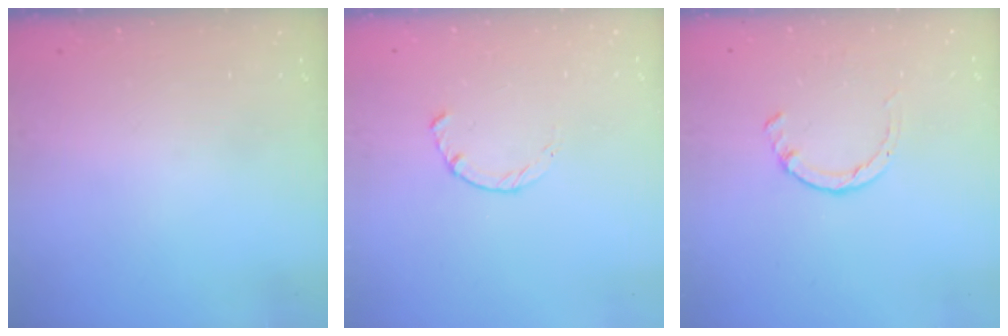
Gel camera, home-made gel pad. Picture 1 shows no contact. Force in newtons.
{"total": 2.2, "press": 2.2, "slide": 0.4}
{"total": 1.4, "press": 1.4, "slide": 0.3}